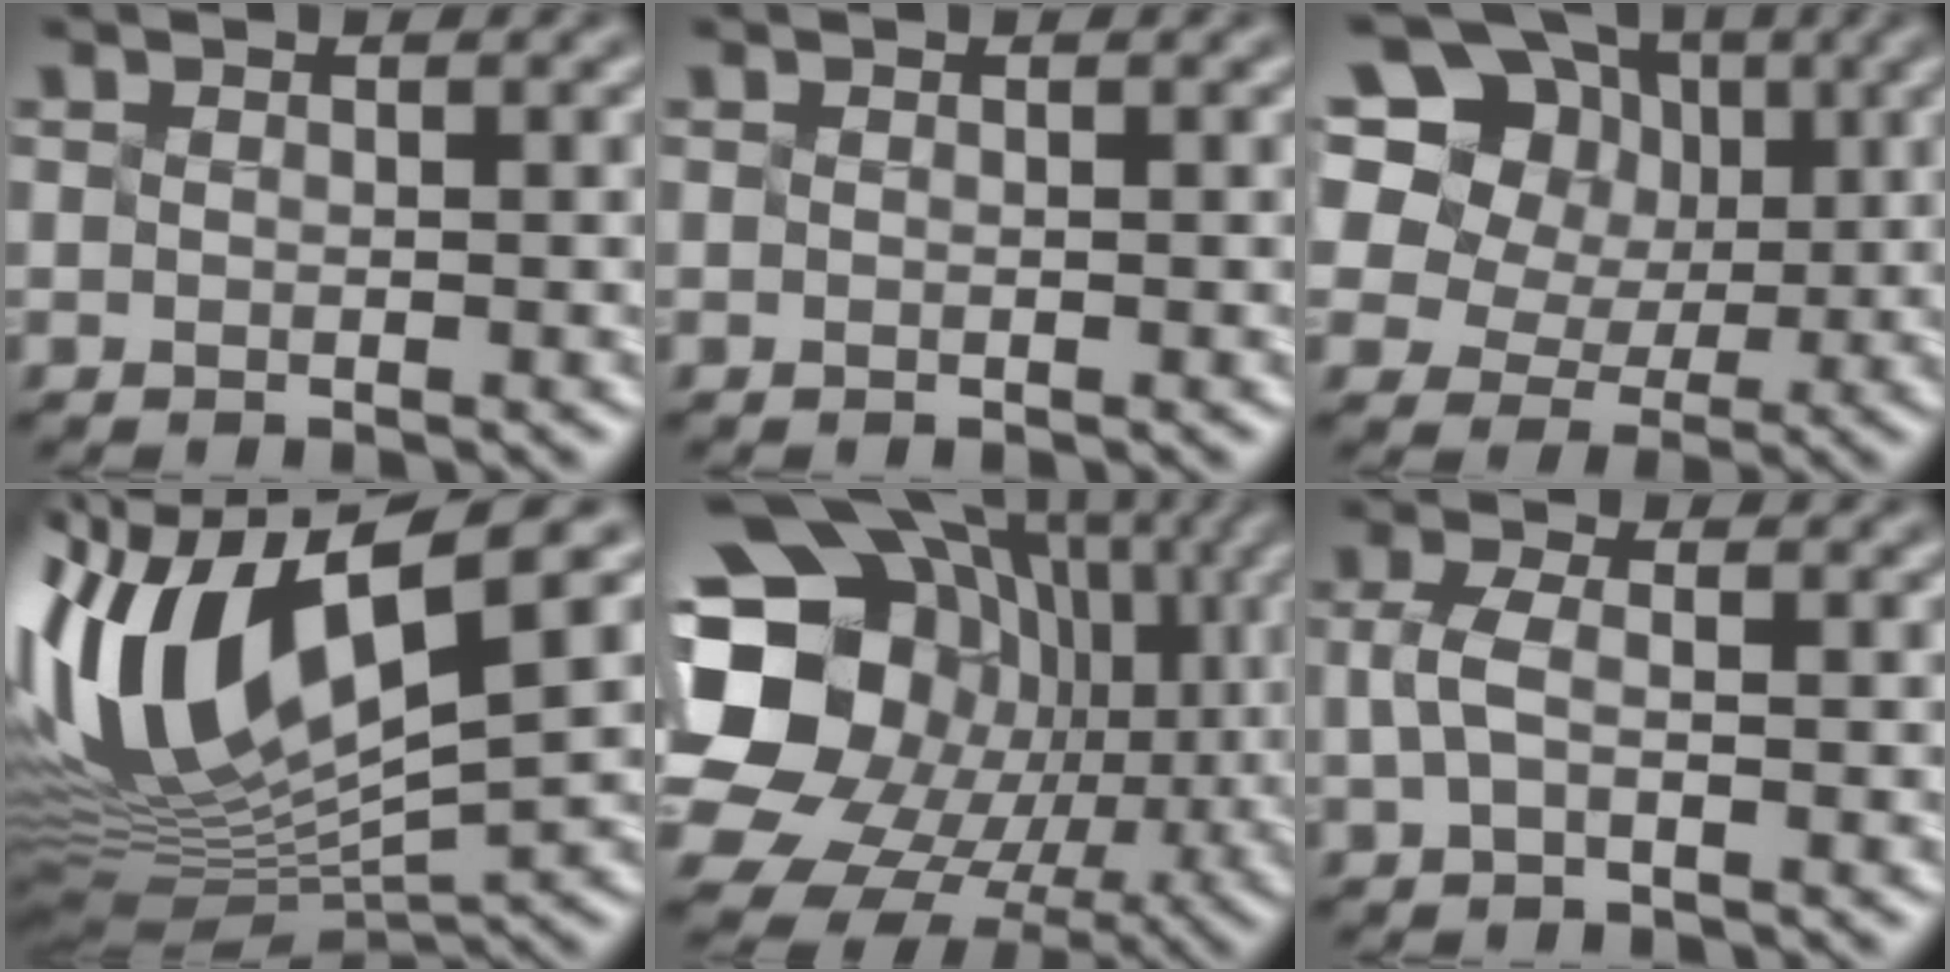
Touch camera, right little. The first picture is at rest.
{"total": 0.0}
{"total": 16.8, "force": [7.3, 13.1, 7.5], "torque": [-0.184, 0.070, 0.123]}
{"total": 12.6, "force": [1.9, 4.4, 11.6], "torque": [-0.249, 0.007, 0.053]}
{"total": 18.9, "force": [1.7, 16.4, 9.2], "torque": [-0.185, 0.003, 0.034]}
{"total": 1.3, "force": [-0.9, 0.3, 1.0], "torque": [-0.035, 0.003, -0.010]}